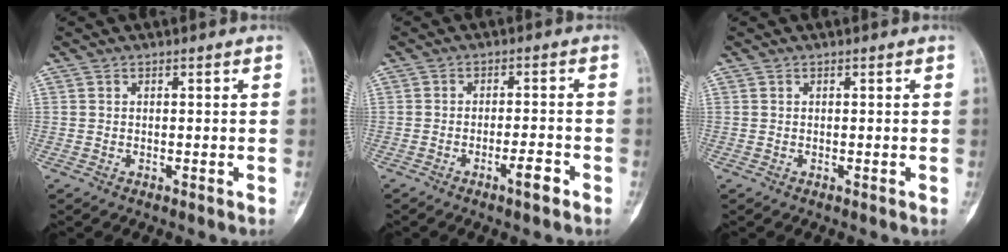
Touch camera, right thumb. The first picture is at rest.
{"total": 3.8, "force": [-2.2, 0.7, 3.0], "torque": [-0.052, 0.013, -0.036]}
{"total": 0.0}